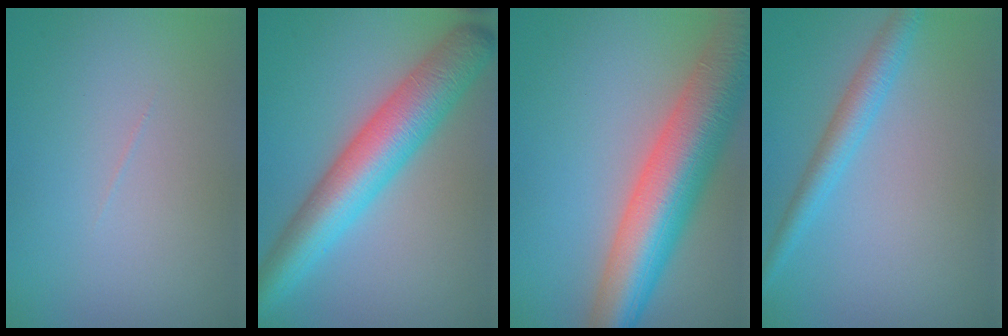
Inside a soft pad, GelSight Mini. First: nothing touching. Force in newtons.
{"total": 8.4, "press": 8.4, "slide": 0.2}
{"total": 11.1, "press": 11.0, "slide": 0.5}
{"total": 2.8, "press": 2.8, "slide": 0.0}